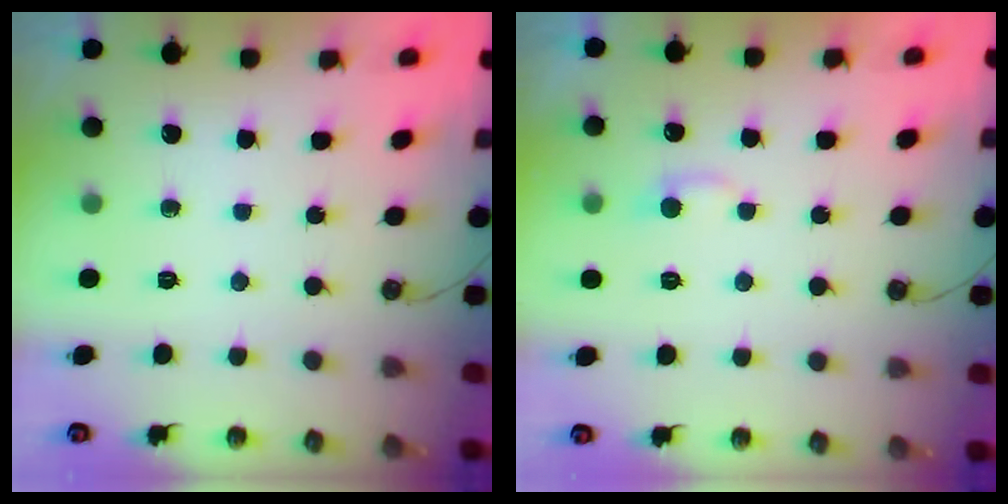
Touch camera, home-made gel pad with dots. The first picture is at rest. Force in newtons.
{"total": 2.4, "press": 2.4, "slide": 0.4}